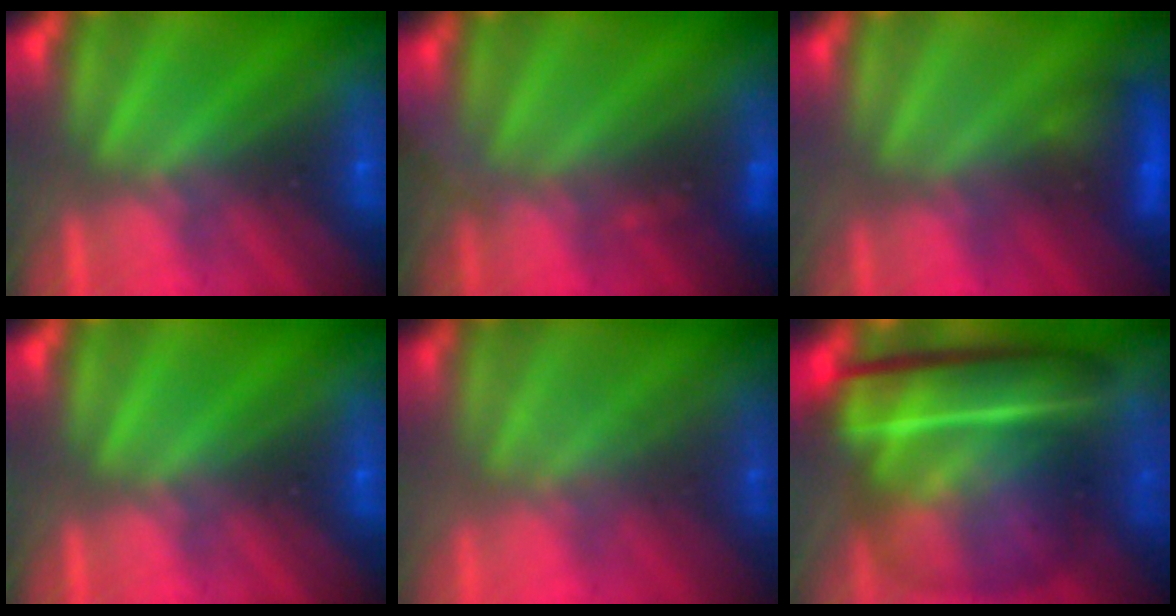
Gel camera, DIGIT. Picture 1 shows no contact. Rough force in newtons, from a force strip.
{"total": 2.8}
{"total": 2.9}
{"total": 0.0}
{"total": 1.3}
{"total": 7.1}